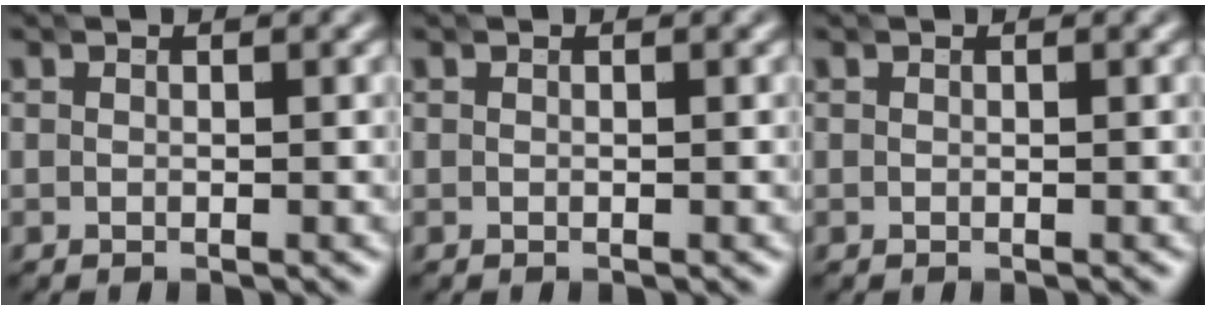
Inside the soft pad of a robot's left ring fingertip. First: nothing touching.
{"total": 0.0}
{"total": 0.0}